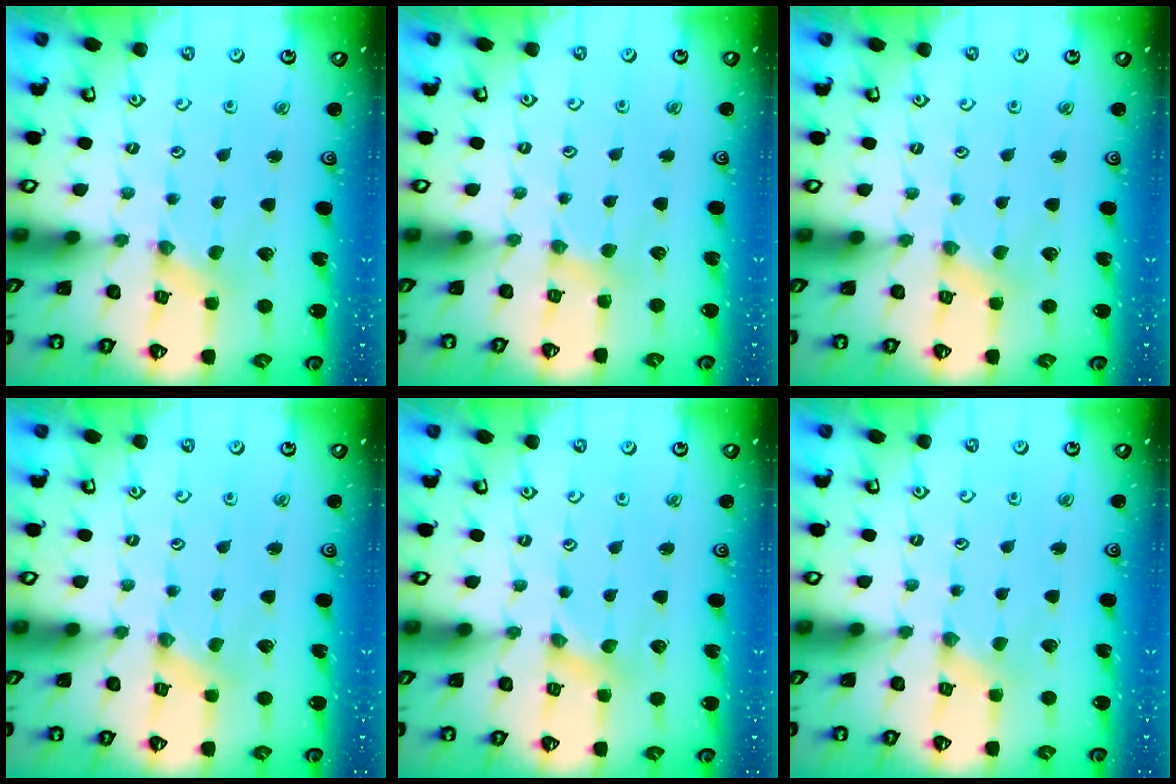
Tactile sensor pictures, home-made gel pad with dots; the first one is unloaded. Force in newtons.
{"total": 3.3, "press": 3.3, "slide": 0.4}
{"total": 0.5, "press": 0.5, "slide": 0.2}
{"total": 0.0}
{"total": 0.7, "press": 0.7, "slide": 0.2}
{"total": 0.7, "press": 0.7, "slide": 0.2}